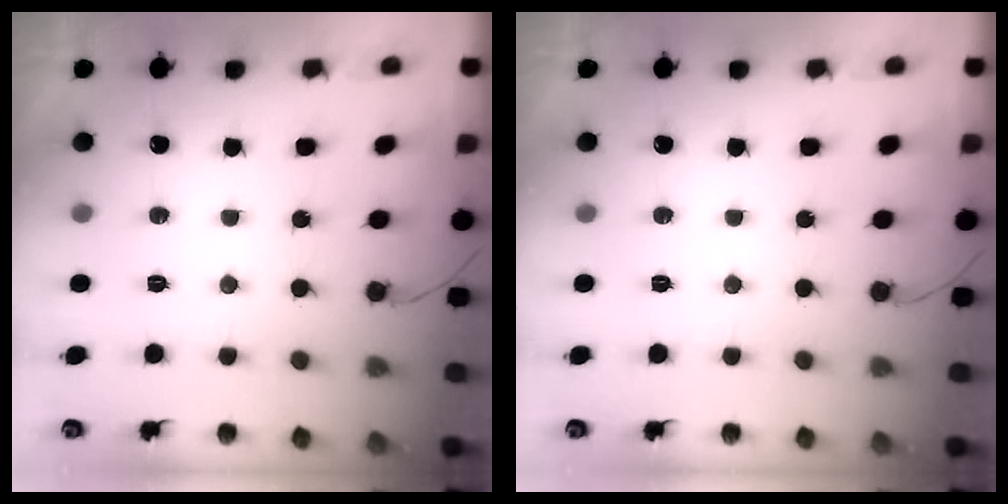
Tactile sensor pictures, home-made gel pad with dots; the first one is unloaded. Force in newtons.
{"total": 0.0}